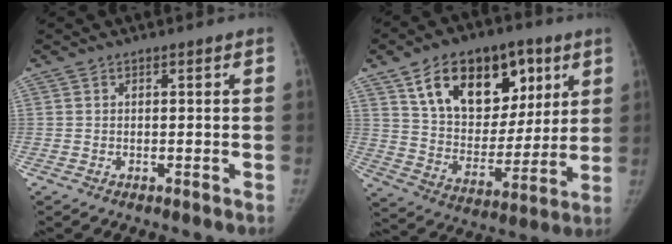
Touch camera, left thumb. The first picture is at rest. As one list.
[{"total": 21.9, "force": [10.3, 13.7, 13.5], "torque": [-0.165, -0.028, 0.176]}]